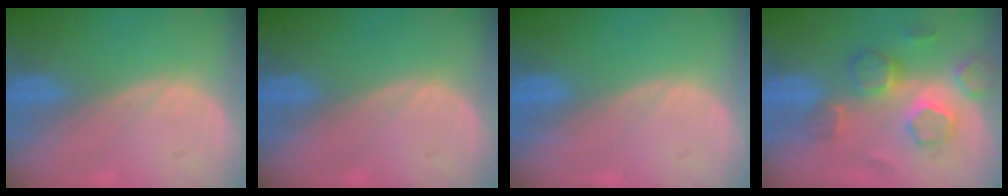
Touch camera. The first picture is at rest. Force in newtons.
{"total": 0.0}
{"total": 0.0}
{"total": 9.0, "press": 7.8, "slide": 4.4}